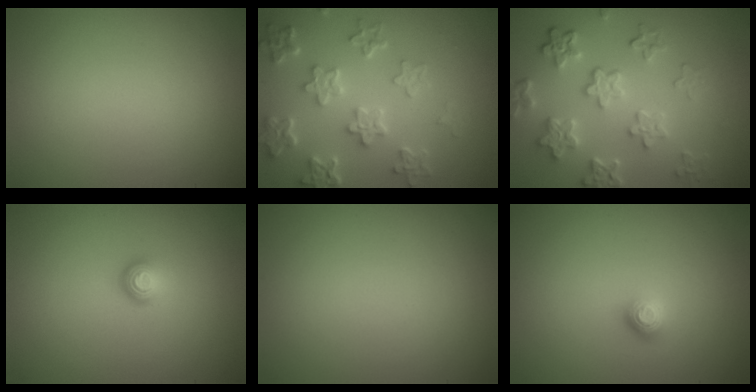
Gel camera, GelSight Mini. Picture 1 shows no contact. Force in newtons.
{"total": 5.5, "press": 4.4, "slide": 3.3}
{"total": 6.1, "press": 4.5, "slide": 4.1}
{"total": 1.4, "press": 1.0, "slide": 1.0}
{"total": 0.0}
{"total": 1.1, "press": 1.1, "slide": 0.4}